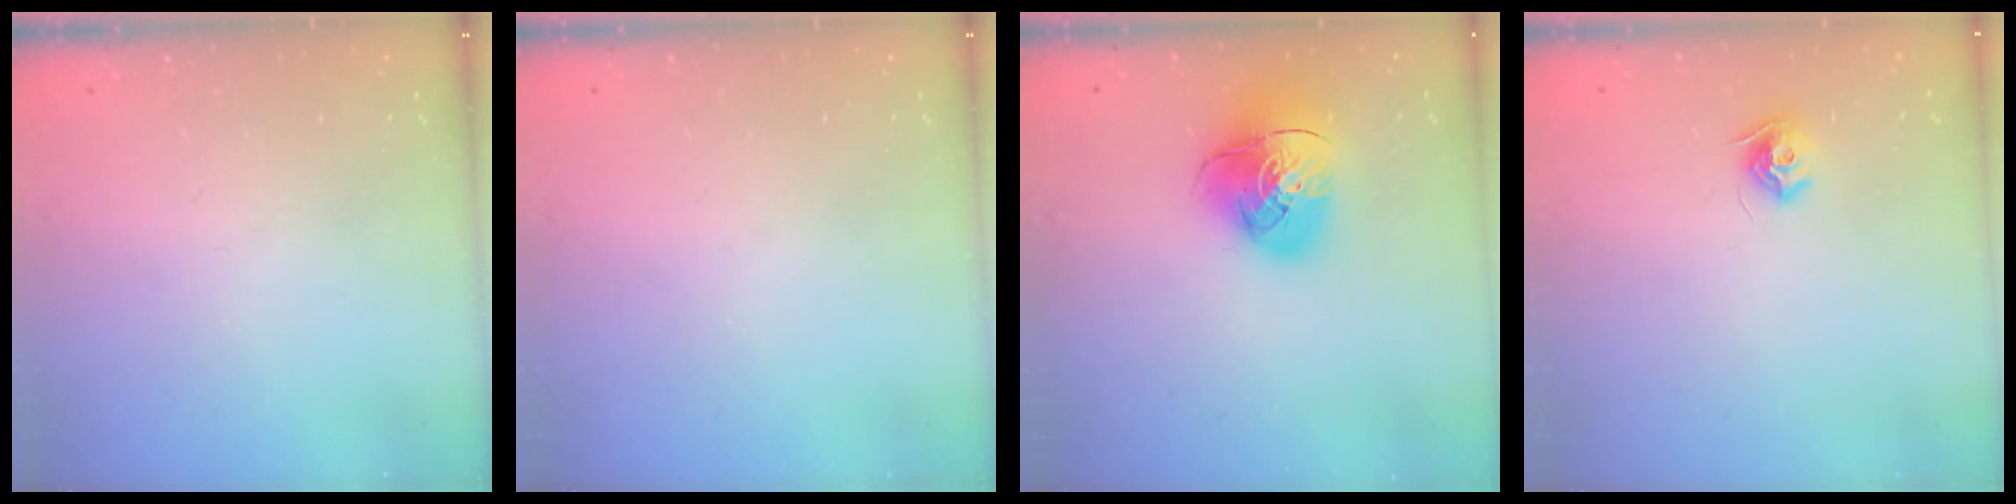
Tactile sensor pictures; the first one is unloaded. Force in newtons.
{"total": 0.0}
{"total": 13.4, "press": 13.3, "slide": 1.7}
{"total": 8.2, "press": 8.2, "slide": 0.1}